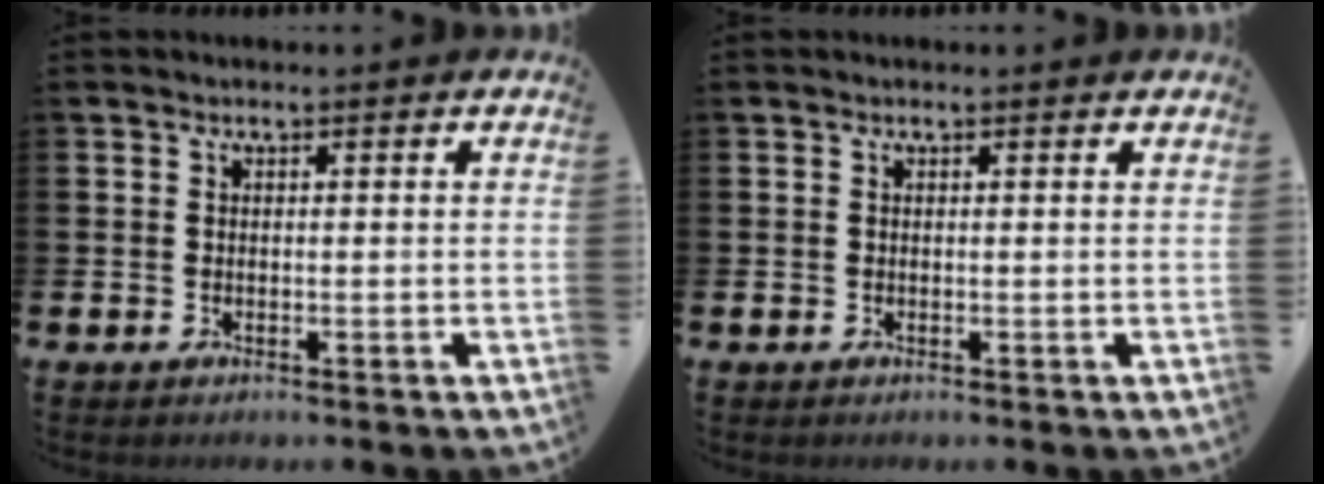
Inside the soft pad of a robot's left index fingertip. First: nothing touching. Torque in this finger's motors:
{"motor_torque": [0.30, 0.01, -0.12, -0.01]}